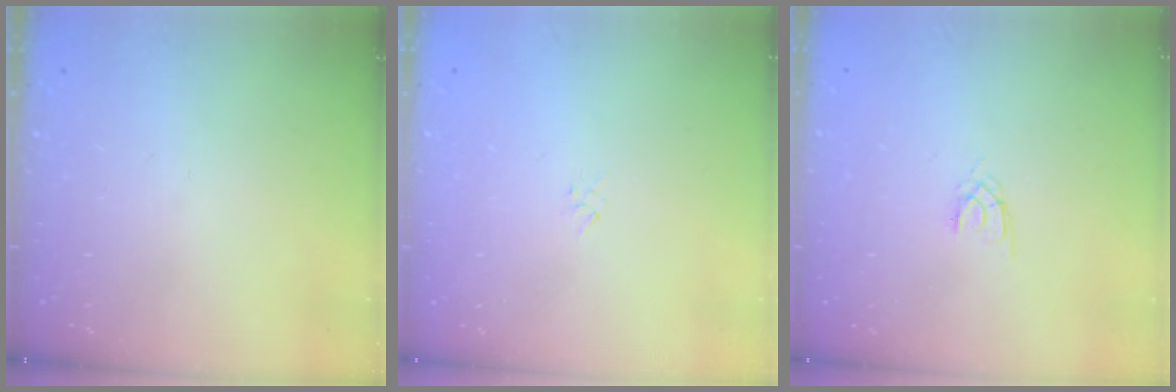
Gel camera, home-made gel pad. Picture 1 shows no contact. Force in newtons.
{"total": 2.3, "press": 2.2, "slide": 0.6}
{"total": 1.3, "press": 1.2, "slide": 0.3}